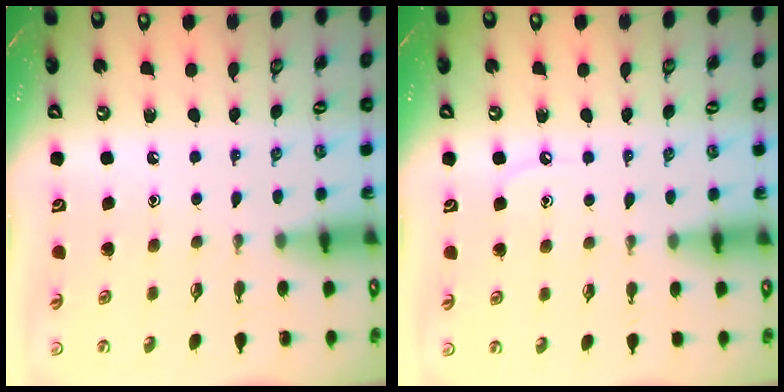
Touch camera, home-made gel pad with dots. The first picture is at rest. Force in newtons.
{"total": 3.3, "press": 3.3, "slide": 0.4}